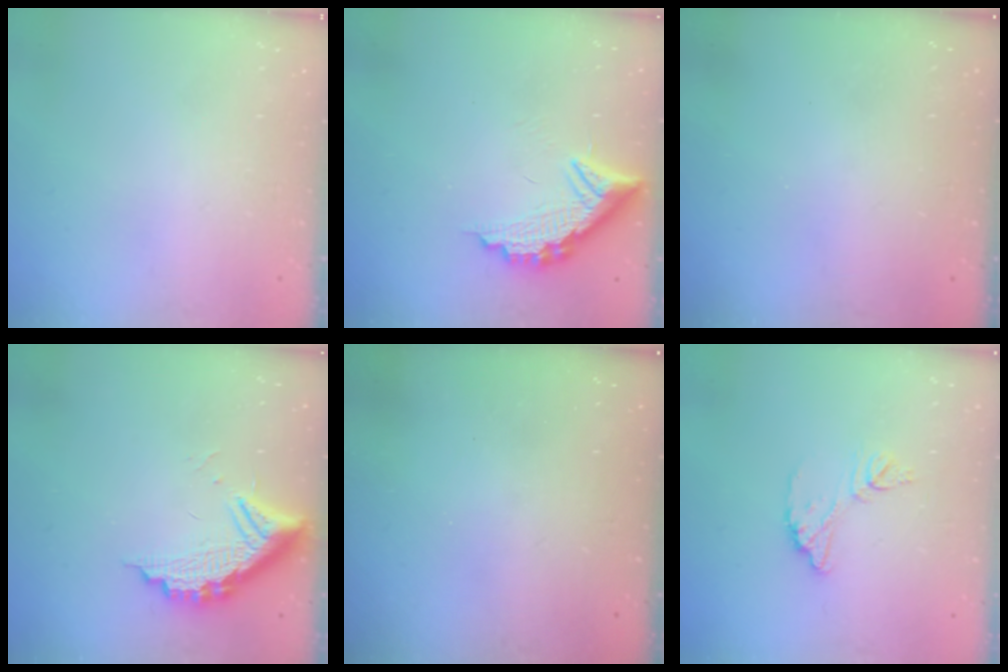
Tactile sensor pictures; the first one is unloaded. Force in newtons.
{"total": 11.8, "press": 11.8, "slide": 0.7}
{"total": 3.1, "press": 3.1, "slide": 0.1}
{"total": 11.7, "press": 11.6, "slide": 1.2}
{"total": 3.0, "press": 2.9, "slide": 0.8}
{"total": 8.8, "press": 8.7, "slide": 0.5}